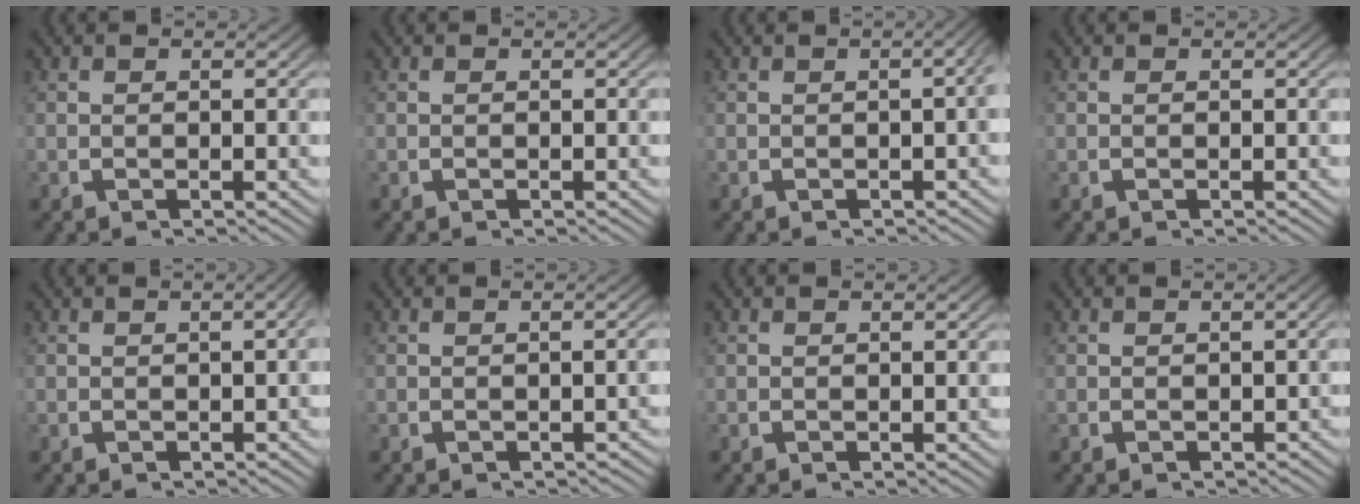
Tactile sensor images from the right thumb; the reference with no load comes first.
{"total": 0.0}
{"total": 2.7, "force": [-0.3, 0.8, 2.6], "torque": [-0.028, 0.010, -0.006]}
{"total": 0.0}
{"total": 1.4, "force": [-0.5, 0.4, 1.2], "torque": [-0.015, 0.002, -0.006]}
{"total": 1.0, "force": [-0.9, 0.1, 0.5], "torque": [-0.007, 0.000, -0.010]}
{"total": 0.0}
{"total": 1.0, "force": [-0.7, 0.4, 0.5], "torque": [-0.005, -0.003, -0.010]}